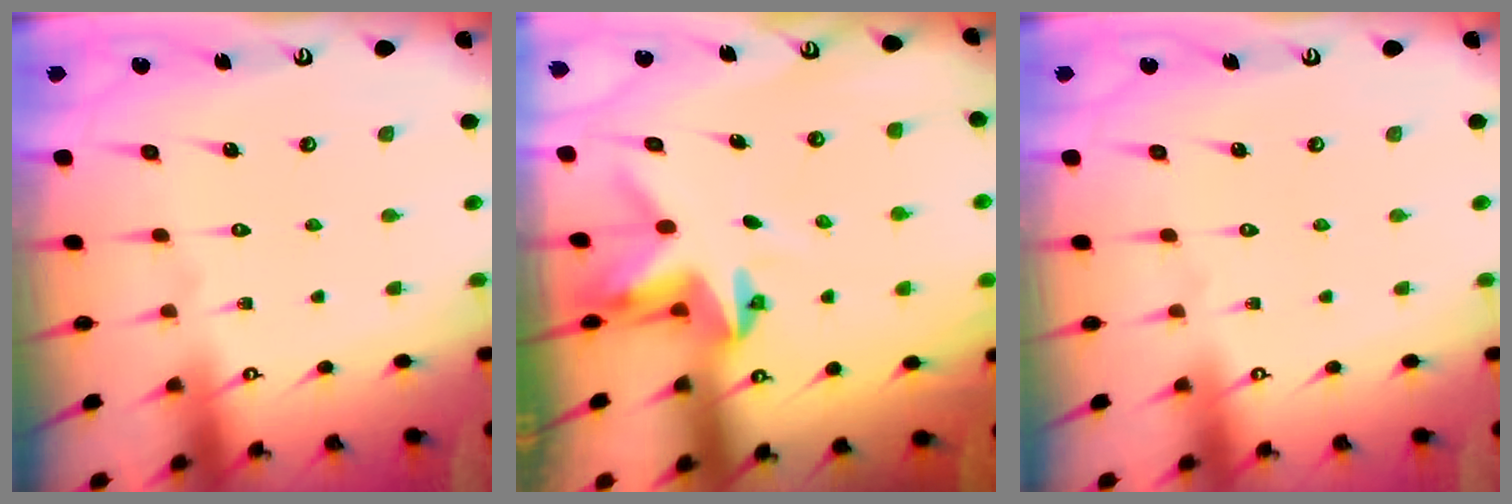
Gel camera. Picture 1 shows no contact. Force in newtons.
{"total": 3.6, "press": 3.6, "slide": 0.0}
{"total": 0.0}